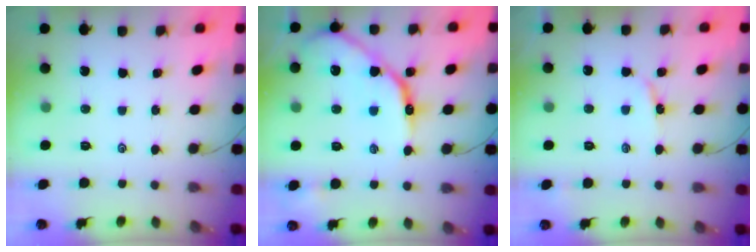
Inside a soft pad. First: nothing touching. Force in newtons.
{"total": 13.5, "press": 13.4, "slide": 1.4}
{"total": 4.5, "press": 4.5, "slide": 0.6}